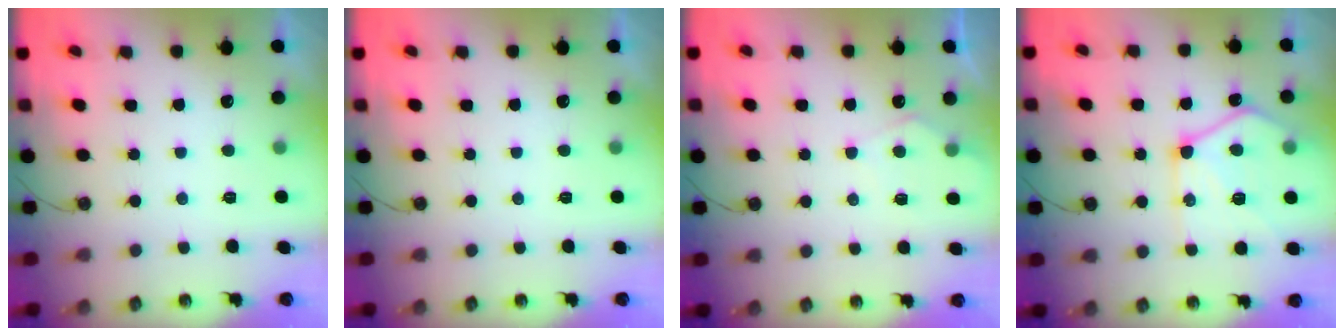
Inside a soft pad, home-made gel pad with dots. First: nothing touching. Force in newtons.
{"total": 0.0}
{"total": 6.7, "press": 6.7, "slide": 0.6}
{"total": 17.1, "press": 17.1, "slide": 1.6}